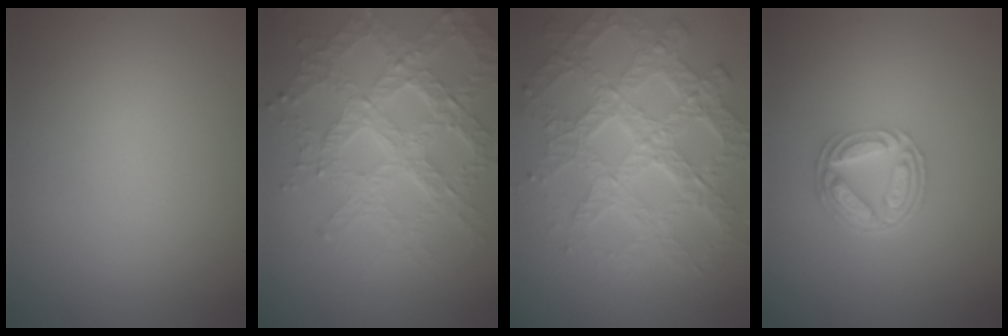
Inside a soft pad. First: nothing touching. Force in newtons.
{"total": 7.1, "press": 5.3, "slide": 4.7}
{"total": 7.7, "press": 5.8, "slide": 5.1}
{"total": 4.8, "press": 3.5, "slide": 3.3}